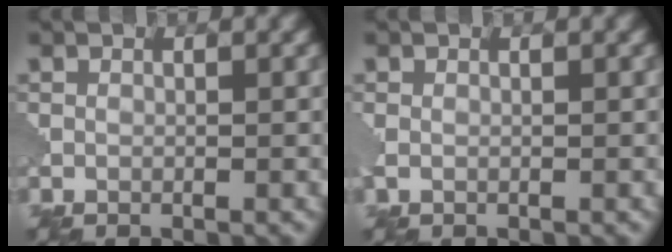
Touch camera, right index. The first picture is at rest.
{"total": 0.8, "force": [0.1, 0.5, 0.5], "torque": [-0.015, -0.001, 0.002]}